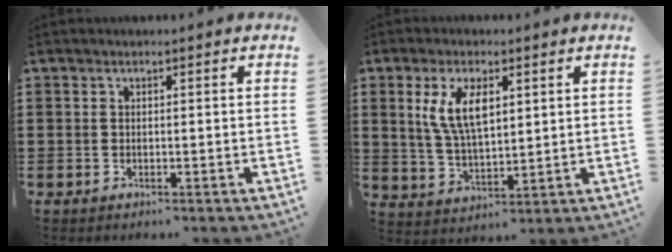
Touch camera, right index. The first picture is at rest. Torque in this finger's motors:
{"motor_torque": [0.90, 0.19, 0.40, 0.21]}